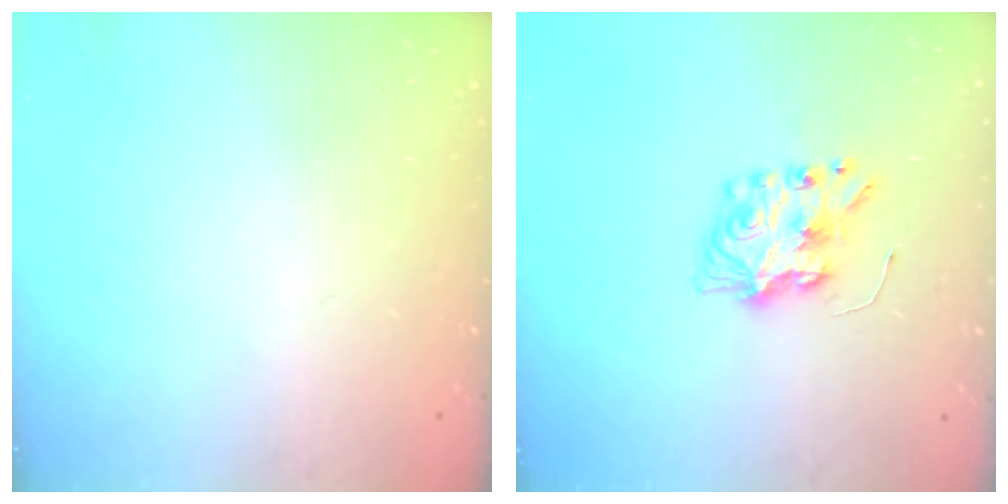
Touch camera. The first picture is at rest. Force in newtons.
{"total": 7.7, "press": 7.7, "slide": 0.3}